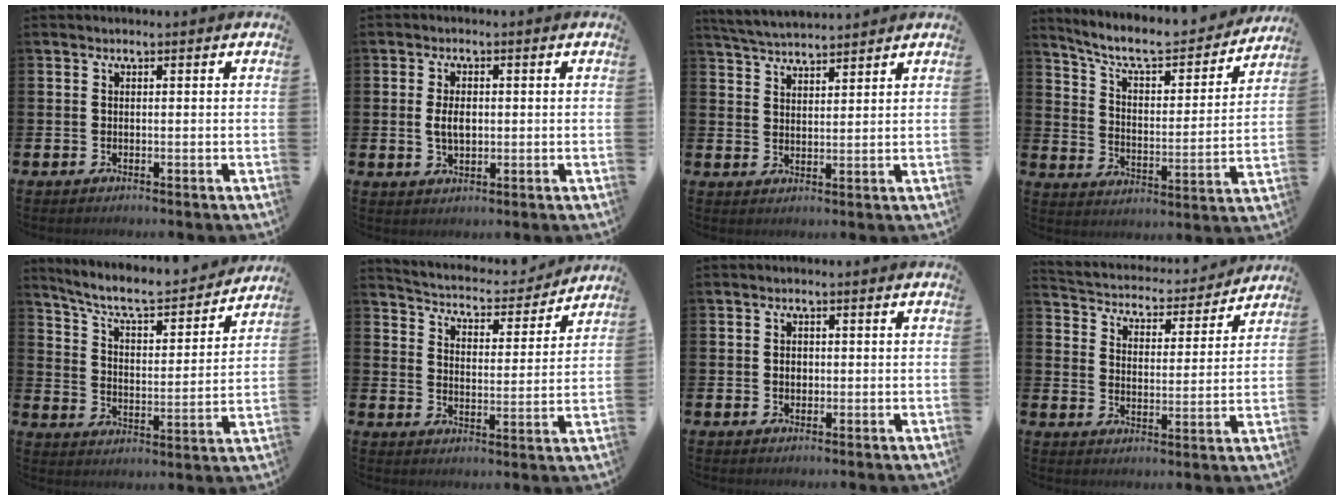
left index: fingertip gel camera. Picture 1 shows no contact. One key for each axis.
{"total": 3.6, "fx": 0.2, "fy": 2.1, "fz": 2.9, "tx": -0.036, "ty": 0.000, "tz": -0.002}
{"total": 4.2, "fx": 4.2, "fy": 0.2, "fz": 0.4, "tx": -0.025, "ty": -0.021, "tz": 0.077}
{"total": 8.1, "fx": 7.3, "fy": 2.0, "fz": 2.9, "tx": -0.086, "ty": -0.053, "tz": 0.123}
{"total": 7.6, "fx": 6.8, "fy": 1.5, "fz": 2.8, "tx": -0.081, "ty": -0.049, "tz": 0.113}
{"total": 5.0, "fx": 4.9, "fy": 1.2, "fz": 0.5, "tx": -0.033, "ty": -0.047, "tz": 0.078}
{"total": 1.6, "fx": 0.1, "fy": 1.3, "fz": 0.9, "tx": -0.005, "ty": 0.003, "tz": -0.004}
{"total": 4.6, "fx": 4.4, "fy": 1.2, "fz": 0.2, "tx": -0.036, "ty": -0.042, "tz": 0.070}